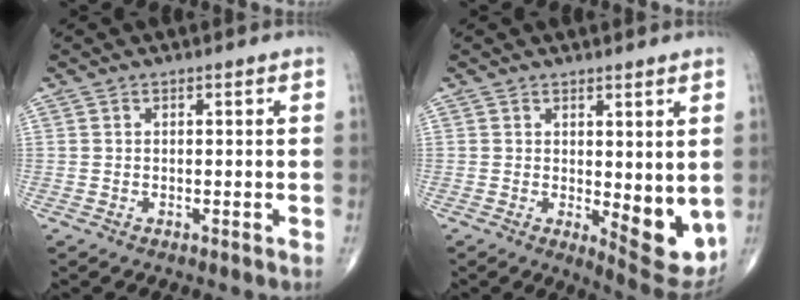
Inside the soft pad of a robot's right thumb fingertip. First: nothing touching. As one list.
[{"total": 9.0, "force": [0.0, 3.7, 8.3], "torque": [-0.087, -0.024, 0.011]}]